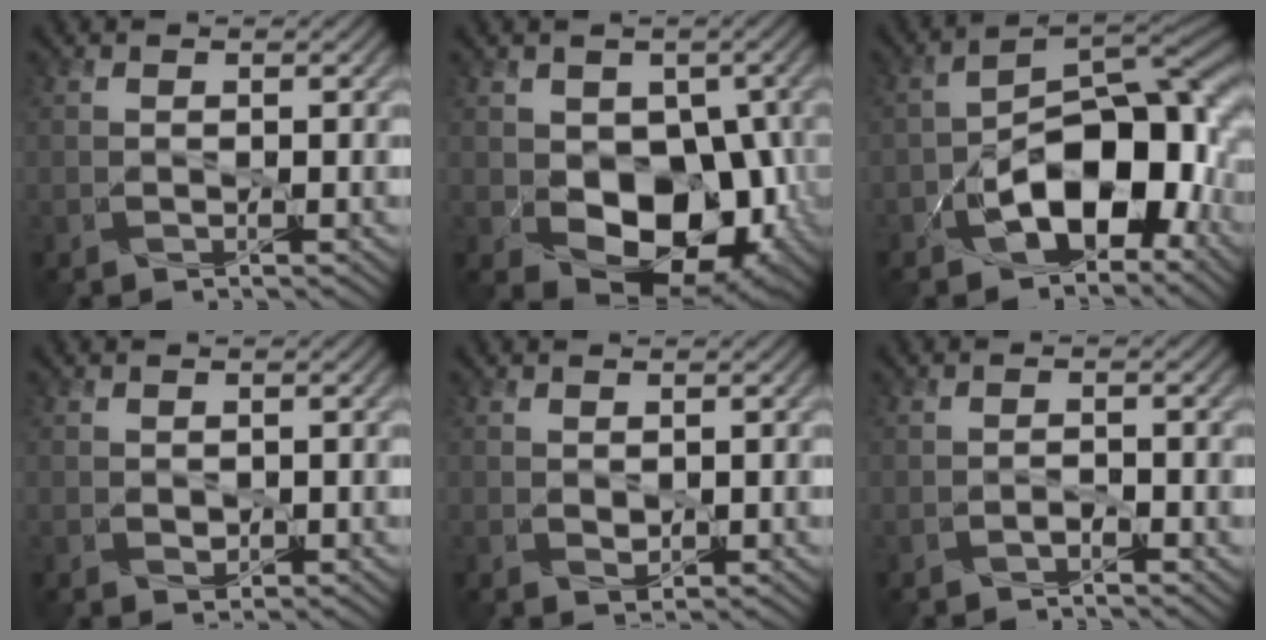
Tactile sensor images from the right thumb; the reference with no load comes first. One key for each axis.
{"total": 12.2, "fx": -1.6, "fy": 8.2, "fz": 8.8, "tx": -0.121, "ty": -0.022, "tz": -0.018}
{"total": 11.9, "fx": -4.9, "fy": 6.2, "fz": 8.9, "tx": -0.119, "ty": -0.006, "tz": -0.089}
{"total": 1.2, "fx": 0.4, "fy": 0.8, "fz": 0.8, "tx": -0.029, "ty": -0.006, "tz": 0.010}
{"total": 1.7, "fx": 0.7, "fy": 1.0, "fz": 1.3, "tx": -0.037, "ty": -0.006, "tz": 0.011}
{"total": 1.0, "fx": -0.7, "fy": -0.6, "fz": 0.3, "tx": -0.004, "ty": -0.001, "tz": -0.009}